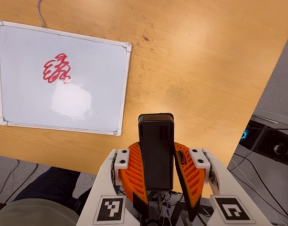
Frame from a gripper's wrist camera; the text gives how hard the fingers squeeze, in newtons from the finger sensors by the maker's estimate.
{"total": 8.1, "left": 7.4, "right": 8.9}